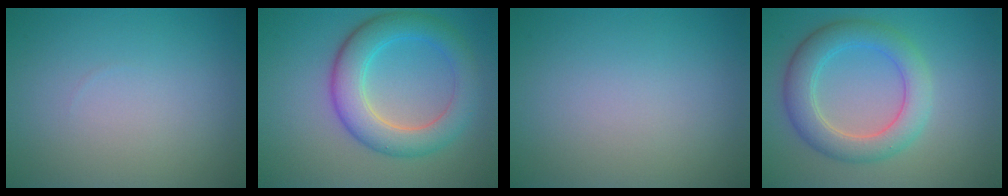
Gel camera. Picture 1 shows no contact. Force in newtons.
{"total": 5.9, "press": 5.9, "slide": 0.1}
{"total": 0.0}
{"total": 5.1, "press": 5.1, "slide": 0.1}